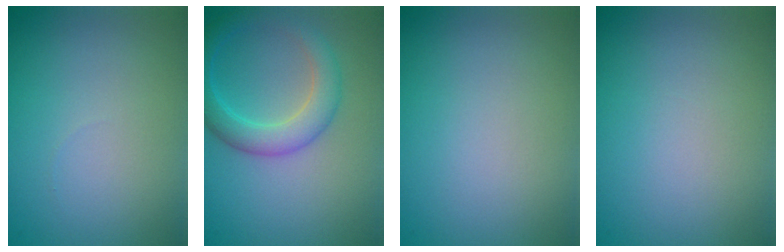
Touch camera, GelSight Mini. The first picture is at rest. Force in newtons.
{"total": 4.1, "press": 4.1, "slide": 0.2}
{"total": 0.0}
{"total": 0.0}